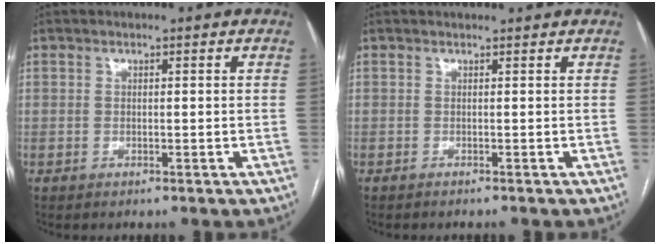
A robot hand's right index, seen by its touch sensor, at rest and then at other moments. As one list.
[{"total": 1.3, "force": [0.7, 0.5, 1.0], "torque": [-0.030, 0.021, 0.005]}]